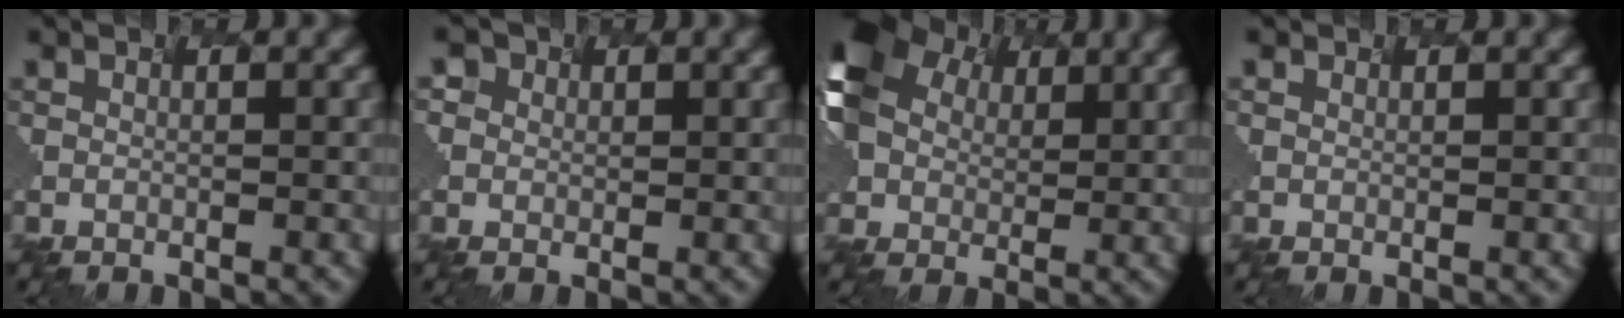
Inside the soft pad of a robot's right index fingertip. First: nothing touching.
{"total": 1.4, "force": [0.5, 0.9, -0.9], "torque": [-0.004, -0.003, 0.012]}
{"total": 8.7, "force": [3.2, 6.9, 4.3], "torque": [-0.148, 0.015, 0.064]}
{"total": 0.9, "force": [0.5, -0.2, -0.8], "torque": [-0.002, -0.004, 0.010]}